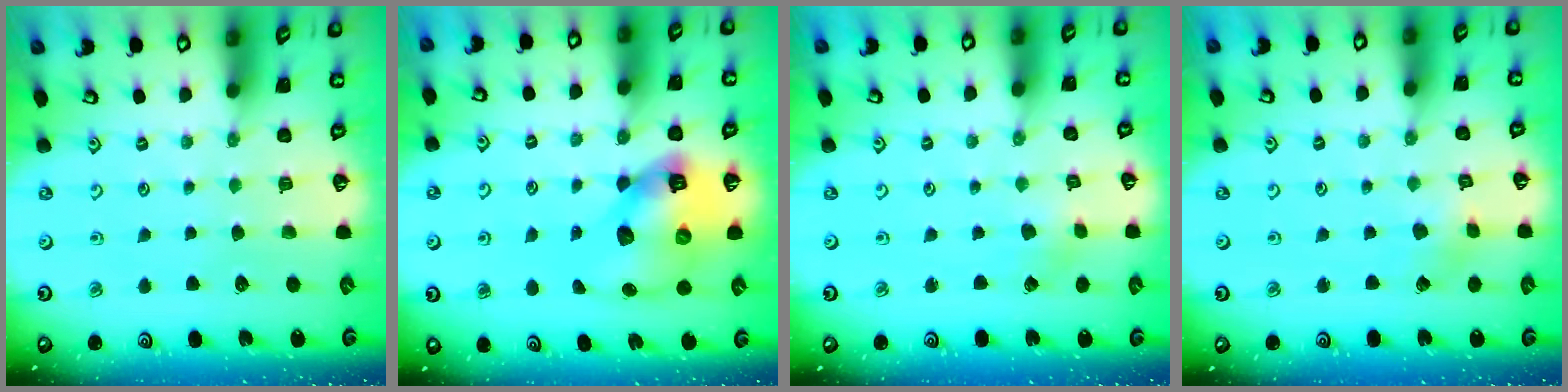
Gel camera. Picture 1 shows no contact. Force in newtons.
{"total": 14.0, "press": 13.8, "slide": 2.3}
{"total": 1.3, "press": 1.3, "slide": 0.2}
{"total": 2.6, "press": 2.6, "slide": 0.3}